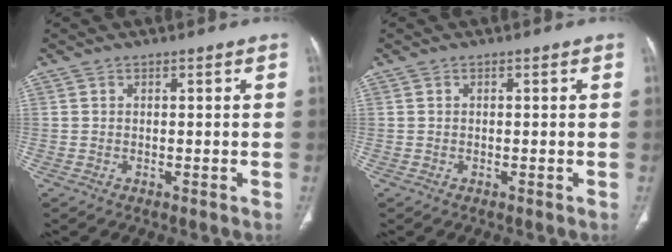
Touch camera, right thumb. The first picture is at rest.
{"total": 0.0}